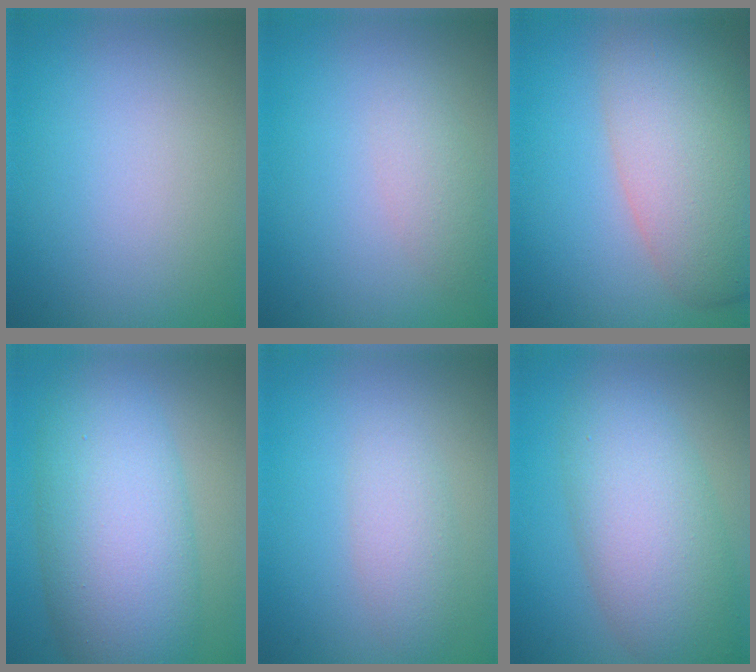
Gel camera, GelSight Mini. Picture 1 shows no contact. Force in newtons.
{"total": 1.8, "press": 1.8, "slide": 0.1}
{"total": 9.3, "press": 9.3, "slide": 0.7}
{"total": 10.7, "press": 10.7, "slide": 0.5}
{"total": 2.5, "press": 2.5, "slide": 0.1}
{"total": 7.8, "press": 7.8, "slide": 0.4}